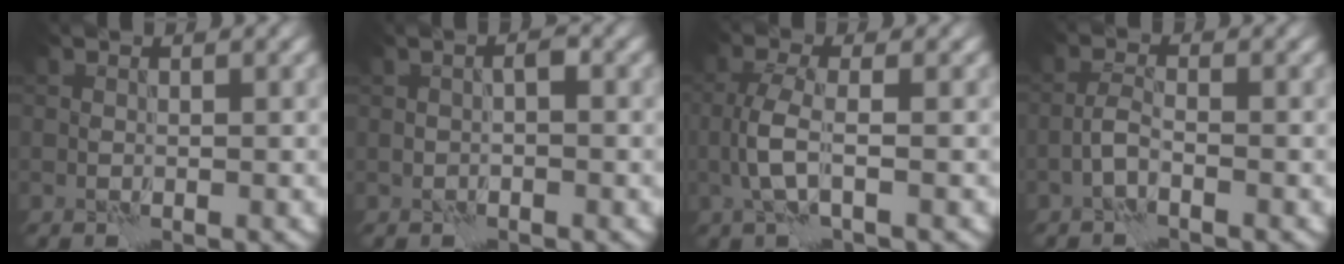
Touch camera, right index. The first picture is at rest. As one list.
[{"total": 1.1, "force": [-0.2, 0.4, 1.0], "torque": [-0.016, 0.008, -0.005]}, {"total": 3.2, "force": [-0.4, 1.0, 3.0], "torque": [-0.072, 0.002, -0.015]}, {"total": 1.5, "force": [-1.0, 0.2, 1.1], "torque": [-0.023, 0.007, -0.024]}]